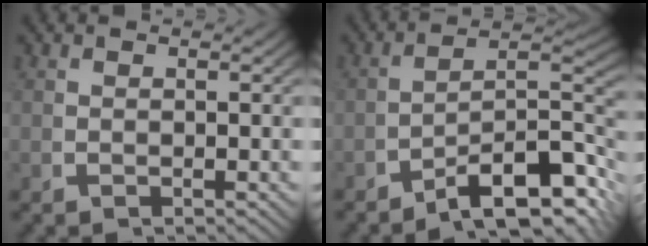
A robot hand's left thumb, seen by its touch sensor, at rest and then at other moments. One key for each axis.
{"total": 10.8, "fx": -4.4, "fy": 5.6, "fz": 8.1, "tx": -0.121, "ty": -0.036, "tz": -0.054}